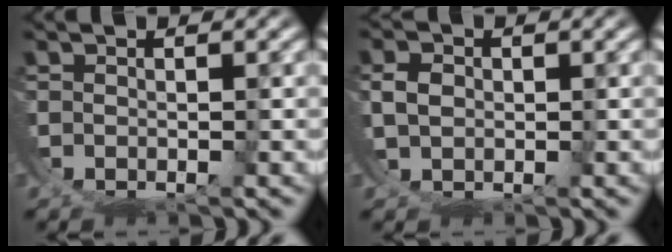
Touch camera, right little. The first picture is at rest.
{"total": 1.1, "force": [0.6, 0.0, 0.9], "torque": [-0.016, -0.004, 0.021]}